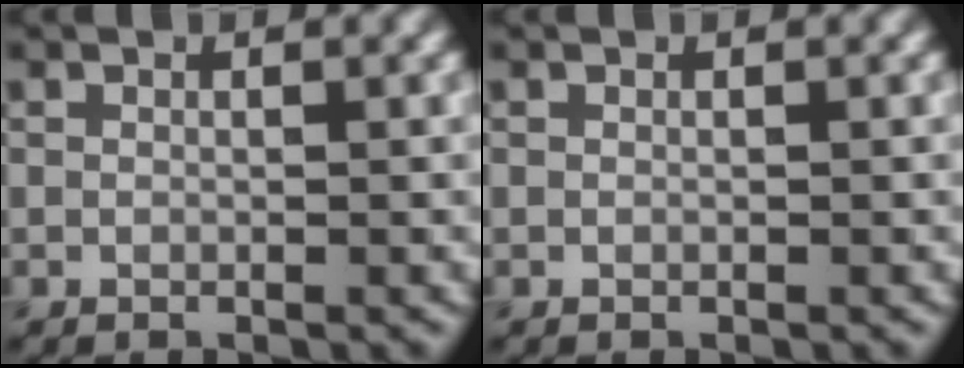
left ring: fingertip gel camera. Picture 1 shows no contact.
{"total": 0.0}